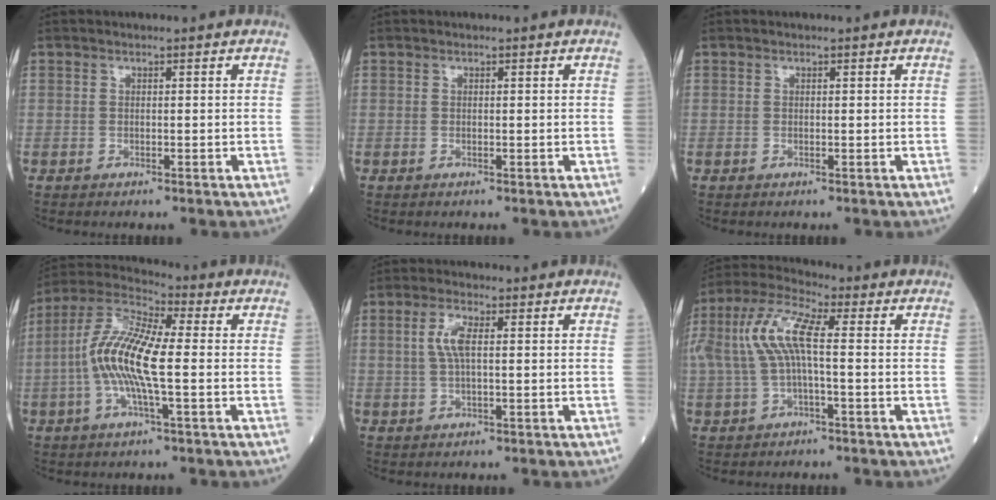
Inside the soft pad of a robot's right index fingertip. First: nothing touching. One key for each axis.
{"total": 0.0}
{"total": 0.0}
{"total": 12.6, "fx": -1.2, "fy": 2.3, "fz": 12.4, "tx": -0.260, "ty": 0.015, "tz": -0.032}
{"total": 3.8, "fx": 0.7, "fy": 0.9, "fz": 3.6, "tx": -0.081, "ty": 0.007, "tz": 0.014}
{"total": 10.2, "fx": 0.6, "fy": 2.5, "fz": 9.9, "tx": -0.228, "ty": 0.032, "tz": 0.007}